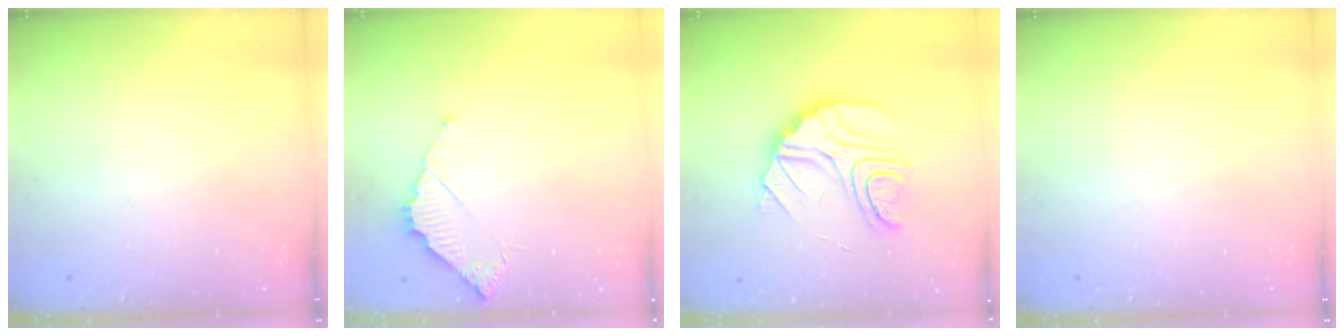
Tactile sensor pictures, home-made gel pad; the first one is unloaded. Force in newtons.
{"total": 4.6, "press": 4.6, "slide": 0.4}
{"total": 13.7, "press": 13.7, "slide": 1.1}
{"total": 0.0}